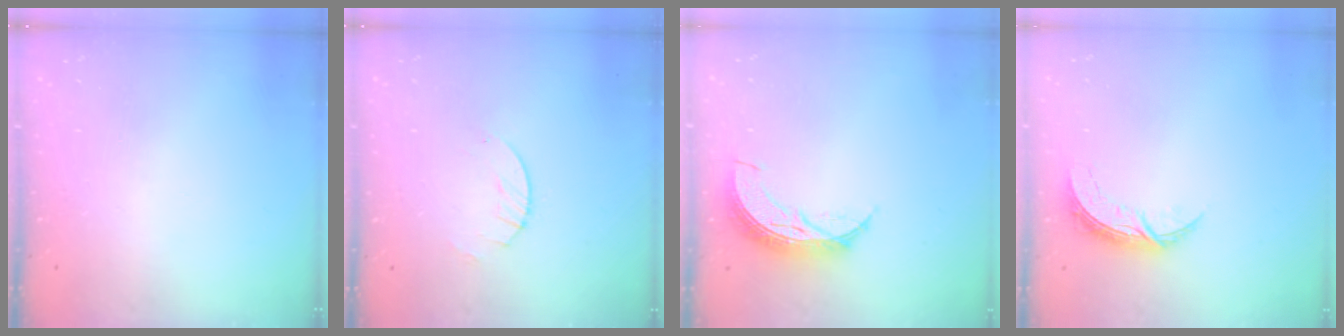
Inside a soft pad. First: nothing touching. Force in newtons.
{"total": 2.6, "press": 2.5, "slide": 0.4}
{"total": 8.6, "press": 8.6, "slide": 0.8}
{"total": 7.2, "press": 7.2, "slide": 0.2}